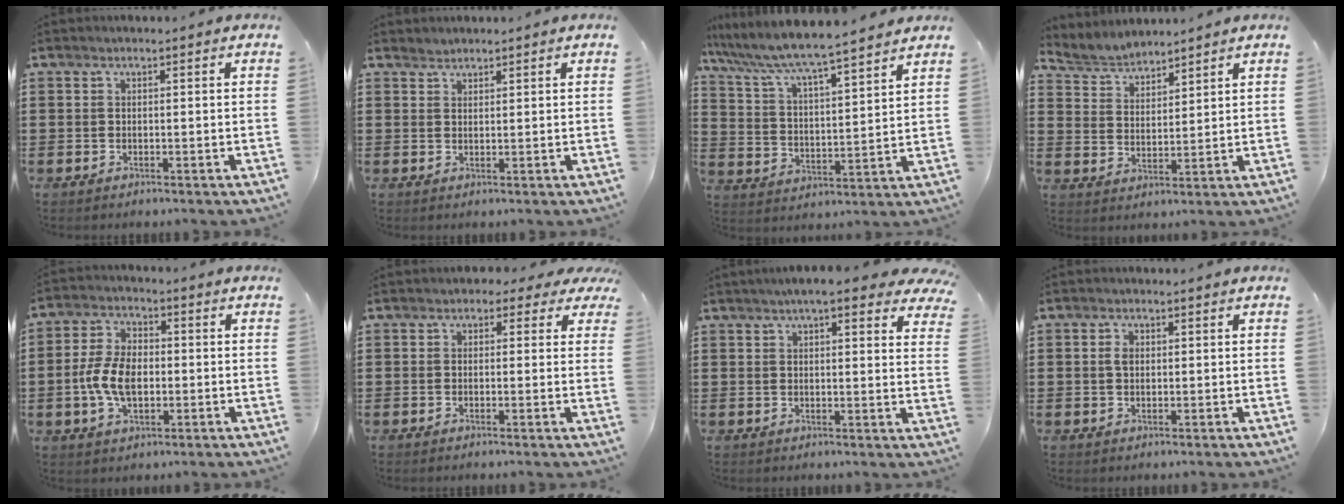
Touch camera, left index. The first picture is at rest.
{"total": 1.2, "force": [1.1, 0.3, -0.2], "torque": [0.001, 0.000, 0.023]}
{"total": 6.1, "force": [5.7, -0.3, 2.1], "torque": [-0.070, -0.043, 0.091]}
{"total": 3.8, "force": [3.7, 0.7, 0.0], "torque": [-0.018, -0.015, 0.067]}
{"total": 7.4, "force": [-1.1, 4.3, 5.8], "torque": [-0.139, 0.002, -0.028]}
{"total": 1.6, "force": [0.3, 1.4, 0.7], "torque": [-0.013, 0.006, 0.002]}
{"total": 5.7, "force": [4.7, 0.6, 3.3], "torque": [-0.070, -0.004, 0.082]}
{"total": 1.5, "force": [0.3, 1.0, 1.2], "torque": [-0.026, 0.007, 0.004]}